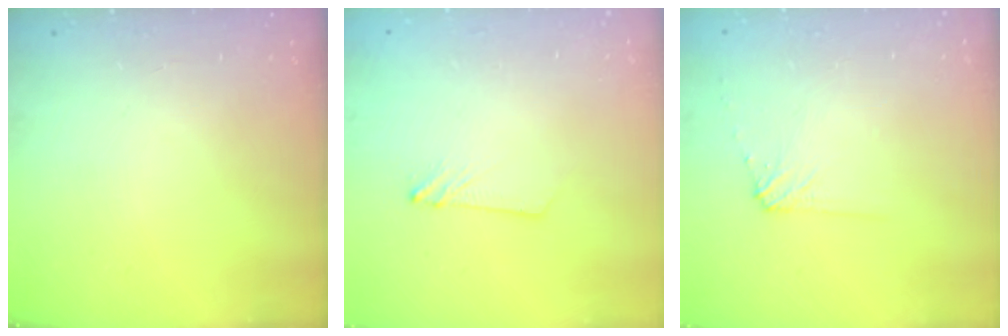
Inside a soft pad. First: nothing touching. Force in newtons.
{"total": 2.4, "press": 2.4, "slide": 0.2}
{"total": 5.5, "press": 5.4, "slide": 0.7}